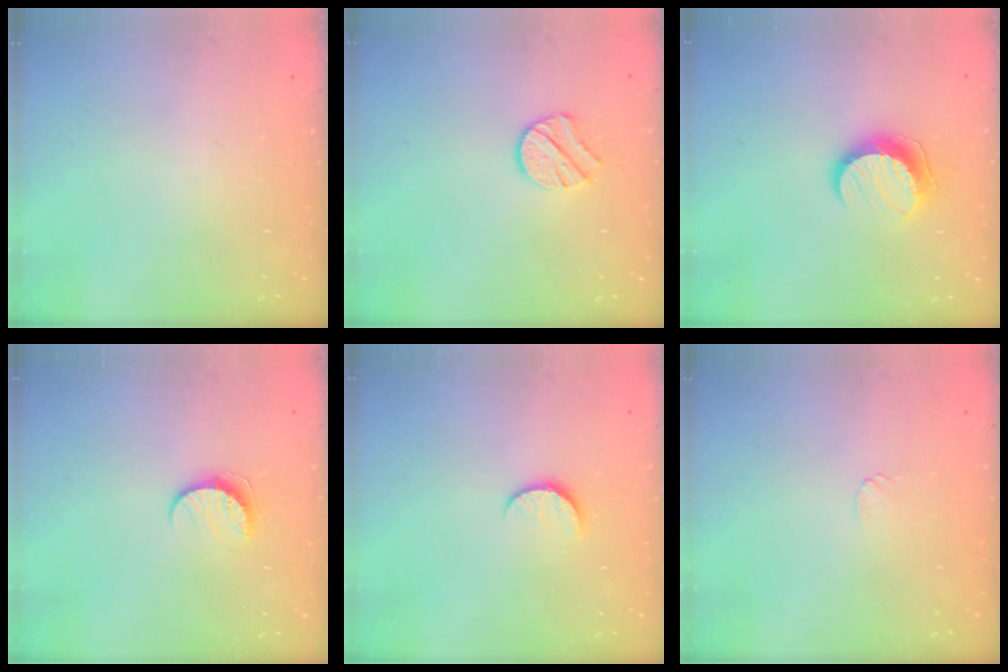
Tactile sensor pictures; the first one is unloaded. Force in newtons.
{"total": 8.5, "press": 8.4, "slide": 0.6}
{"total": 9.9, "press": 9.9, "slide": 0.2}
{"total": 8.1, "press": 8.1, "slide": 0.6}
{"total": 6.7, "press": 6.7, "slide": 0.4}
{"total": 4.1, "press": 4.1, "slide": 0.4}